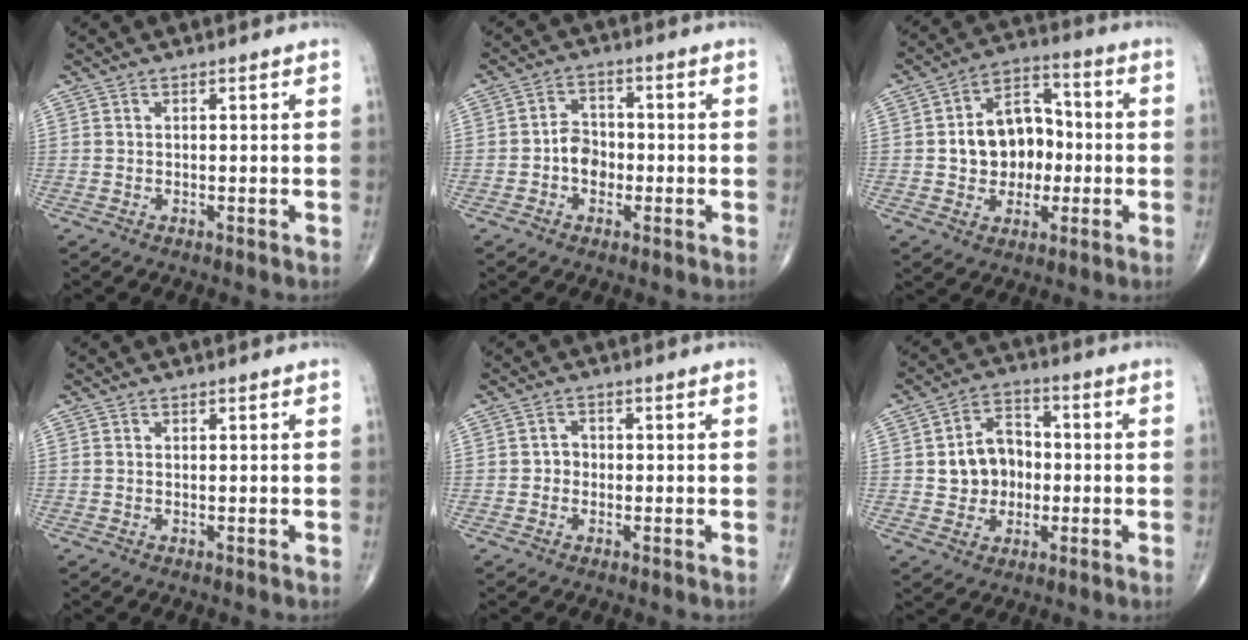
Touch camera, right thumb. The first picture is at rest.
{"total": 5.1, "force": [-1.3, 4.1, 2.8], "torque": [-0.025, 0.019, -0.031]}
{"total": 12.8, "force": [-0.7, 9.7, 8.3], "torque": [-0.083, 0.034, -0.012]}
{"total": 0.0}
{"total": 2.0, "force": [-0.4, 1.8, 0.7], "torque": [0.003, 0.008, -0.011]}
{"total": 9.3, "force": [-0.4, 7.8, 5.1], "torque": [-0.048, 0.020, -0.009]}